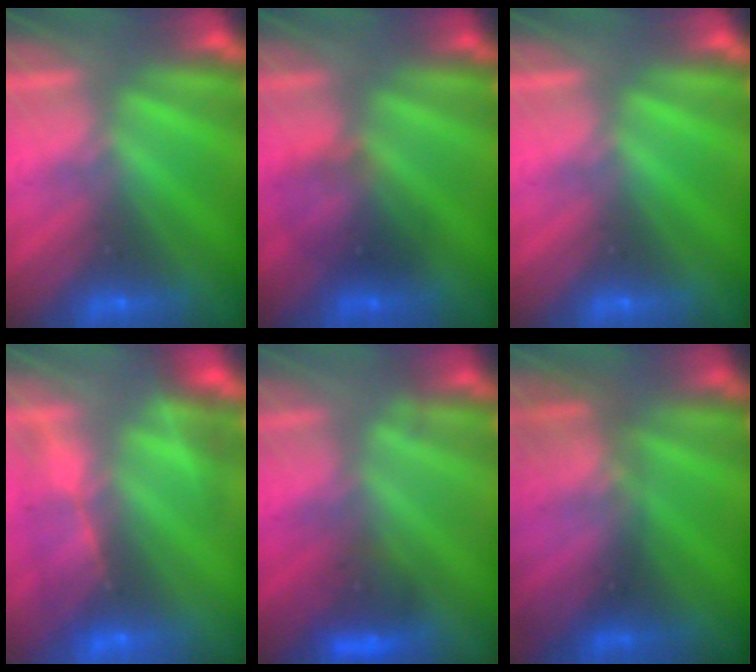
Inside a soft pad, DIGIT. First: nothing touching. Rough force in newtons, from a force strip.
{"total": 2.9}
{"total": 0.0}
{"total": 7.9}
{"total": 3.5}
{"total": 2.8}